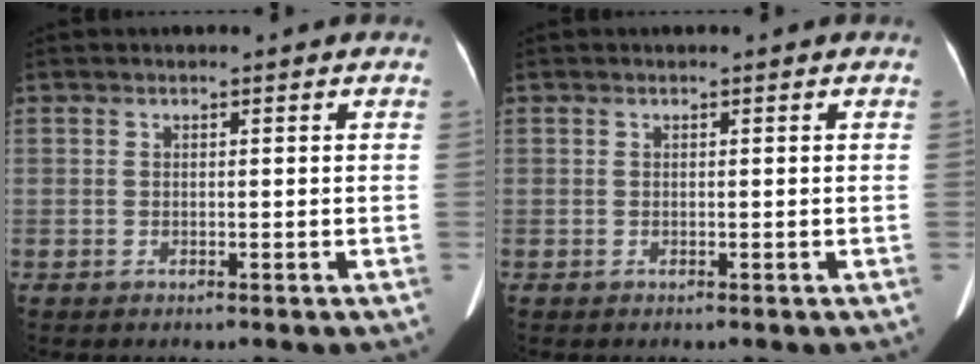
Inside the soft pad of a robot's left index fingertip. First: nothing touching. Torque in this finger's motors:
{"motor_torque": [0.03, 0.01, 0.01, 0.00]}